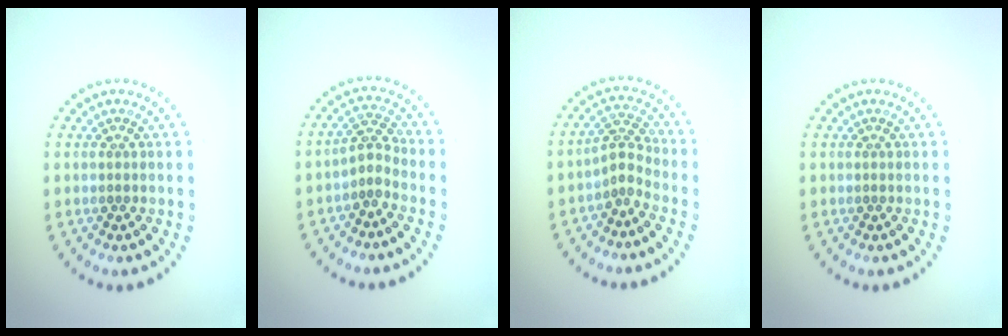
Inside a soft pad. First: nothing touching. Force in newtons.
{"total": 2.0, "press": 1.5, "slide": 1.3}
{"total": 2.3, "press": 1.6, "slide": 1.7}
{"total": 0.0}